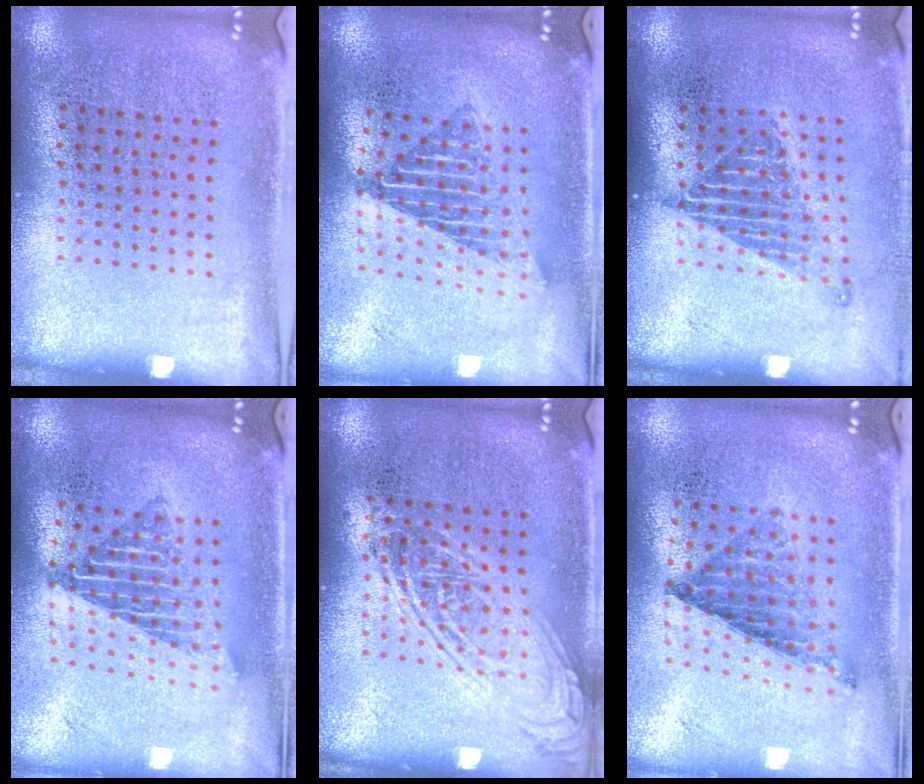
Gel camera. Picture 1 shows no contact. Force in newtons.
{"total": 1.7, "press": 1.3, "slide": 1.0}
{"total": 1.3, "press": 1.1, "slide": 0.7}
{"total": 1.7, "press": 1.3, "slide": 1.0}
{"total": 2.4, "press": 2.4, "slide": 0.2}
{"total": 0.7, "press": 0.7, "slide": 0.0}